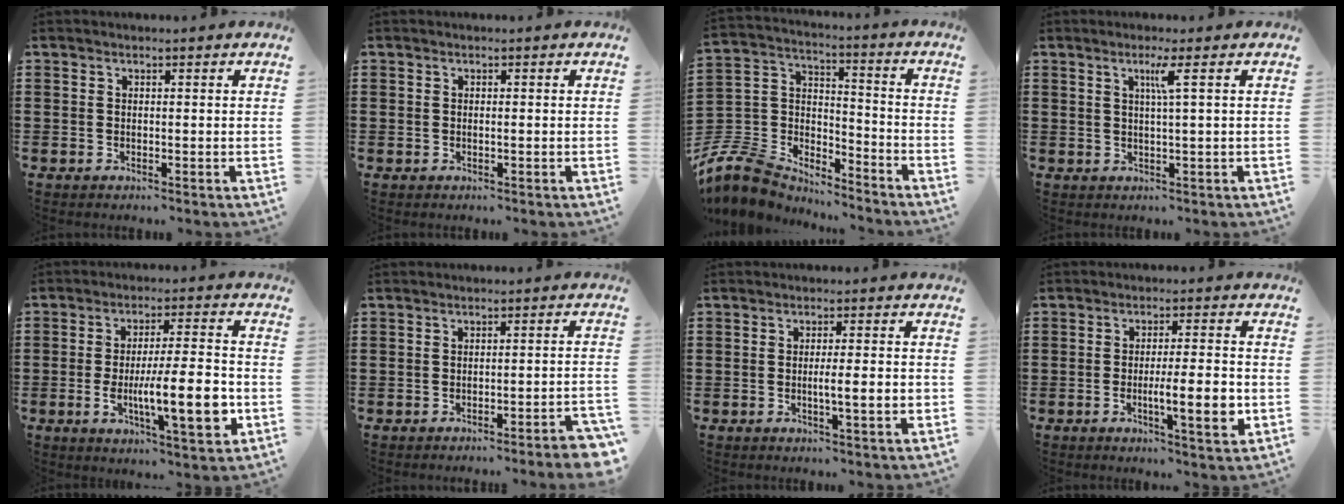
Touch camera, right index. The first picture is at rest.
{"total": 0.0}
{"total": 8.5, "force": [-7.4, 3.9, 1.6], "torque": [-0.073, -0.002, -0.150]}
{"total": 3.0, "force": [1.1, -0.5, 2.8], "torque": [-0.055, -0.005, 0.015]}
{"total": 13.0, "force": [-3.0, 3.1, 12.3], "torque": [-0.203, -0.012, -0.051]}
{"total": 2.9, "force": [-2.4, -0.3, 1.6], "torque": [-0.027, -0.008, -0.046]}
{"total": 4.2, "force": [-0.8, 0.1, 4.1], "torque": [-0.069, -0.006, -0.015]}
{"total": 7.9, "force": [-1.7, 1.2, 7.6], "torque": [-0.122, -0.010, -0.031]}